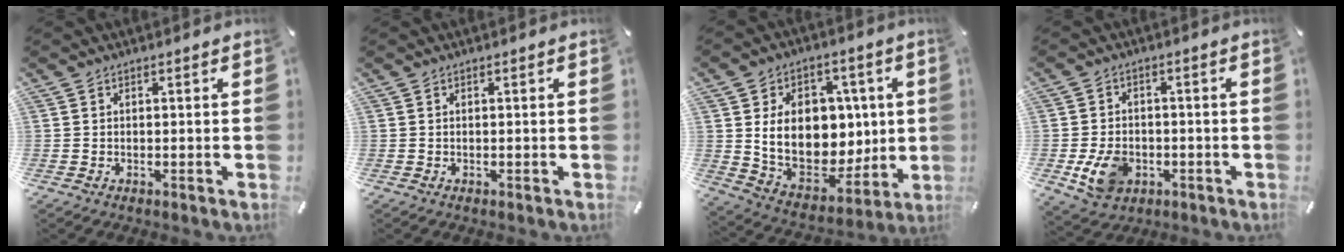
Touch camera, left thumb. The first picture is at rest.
{"total": 0.0}
{"total": 17.9, "force": [3.1, 13.7, 11.1], "torque": [-0.191, -0.022, 0.066]}
{"total": 8.3, "force": [-2.1, 6.5, 4.8], "torque": [-0.099, 0.003, -0.039]}